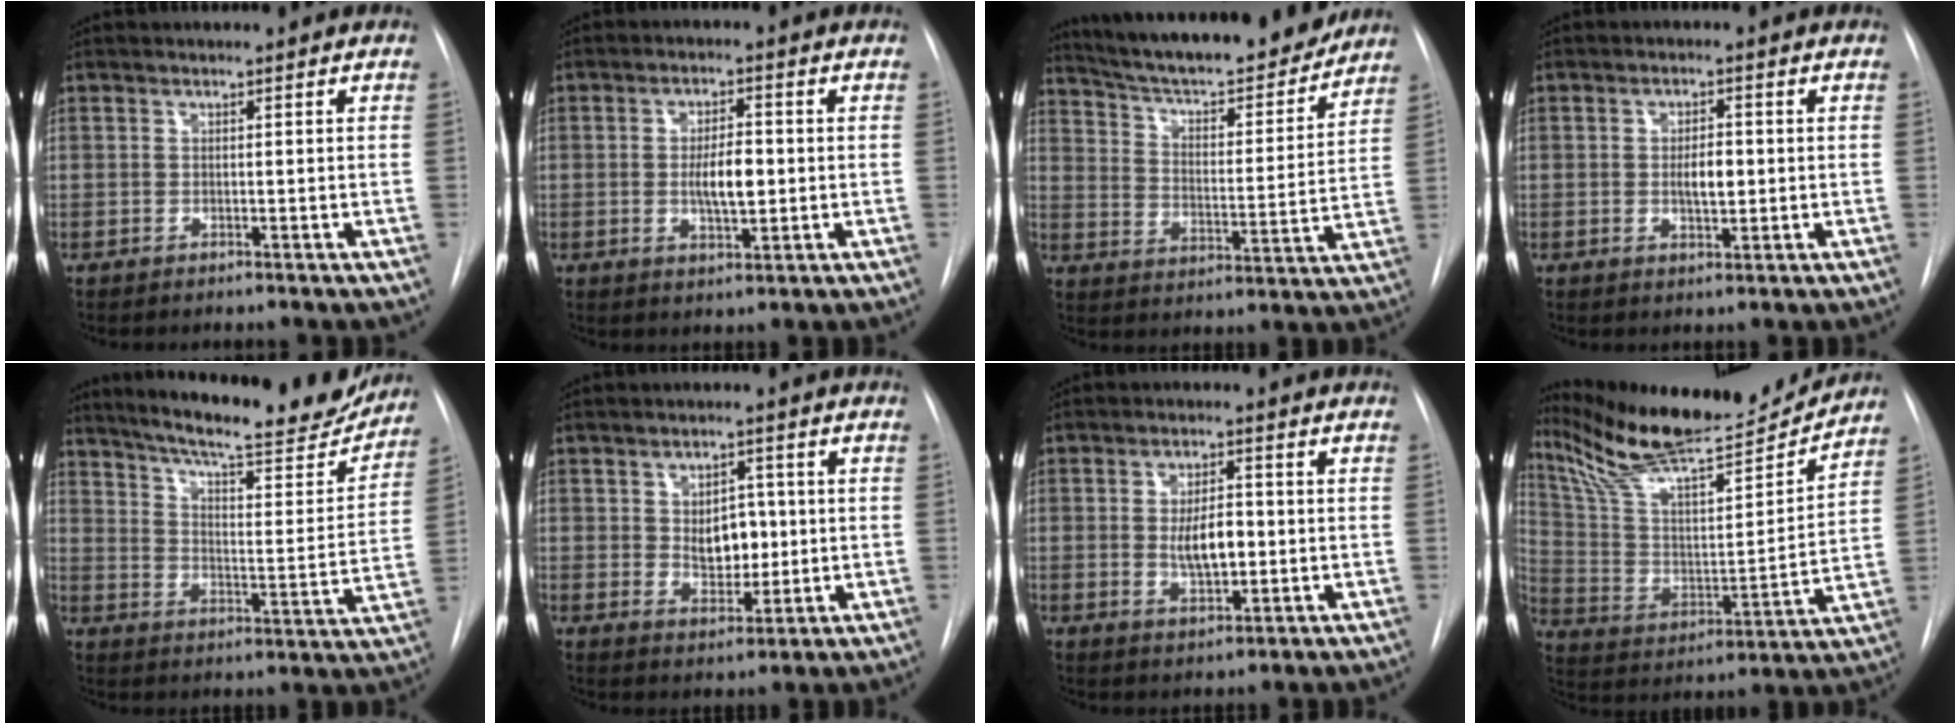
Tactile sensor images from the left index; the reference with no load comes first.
{"total": 5.8, "force": [-1.1, 2.0, 5.4], "torque": [-0.096, -0.005, -0.014]}
{"total": 21.2, "force": [18.9, 3.5, 9.0], "torque": [-0.146, -0.016, 0.273]}
{"total": 3.9, "force": [-0.9, 1.5, 3.5], "torque": [-0.057, -0.007, -0.009]}
{"total": 20.7, "force": [18.2, 2.8, 9.4], "torque": [-0.142, -0.046, 0.244]}
{"total": 6.0, "force": [-0.3, 3.8, 4.6], "torque": [-0.064, -0.001, 0.006]}
{"total": 6.2, "force": [-1.1, 2.5, 5.5], "torque": [-0.099, -0.006, -0.013]}
{"total": 20.2, "force": [18.5, 1.3, 7.9], "torque": [-0.149, -0.028, 0.306]}